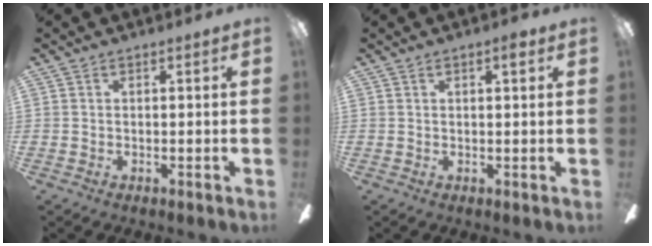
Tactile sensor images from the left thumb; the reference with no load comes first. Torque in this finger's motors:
{"motor_torque": [-0.17, 0.06, -0.30, -0.06, 0.01]}